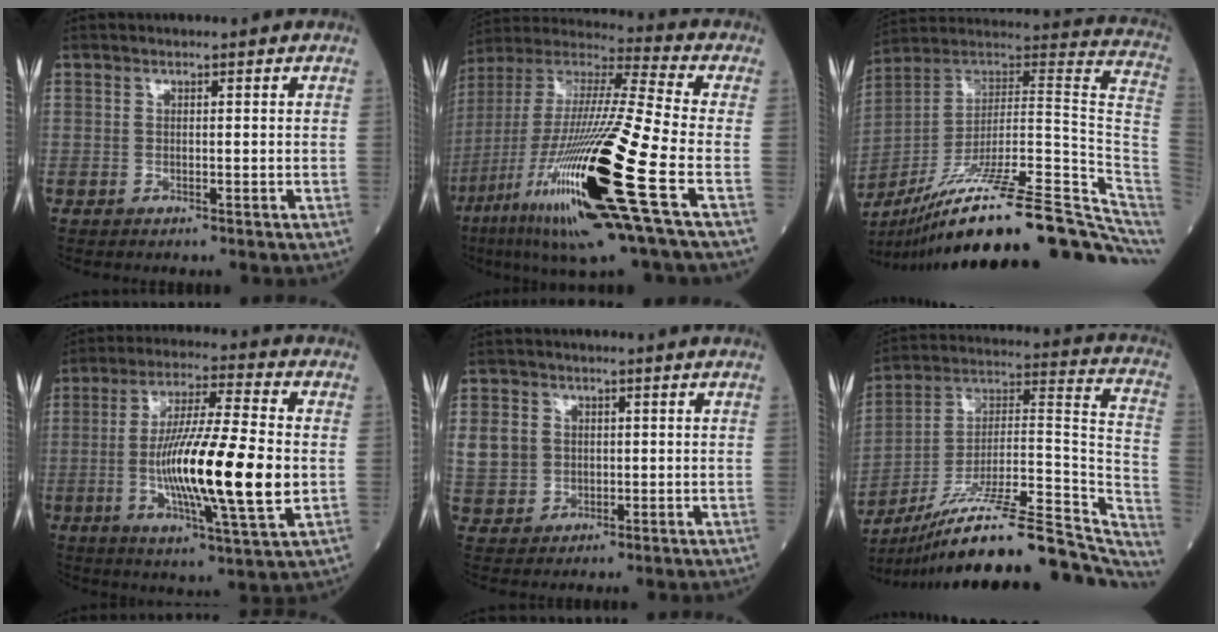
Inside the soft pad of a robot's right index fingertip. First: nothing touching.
{"total": 26.9, "force": [-9.5, 1.5, 25.2], "torque": [-0.494, -0.053, -0.176]}
{"total": 33.0, "force": [-22.9, 4.6, 23.3], "torque": [-0.260, 0.012, -0.345]}
{"total": 18.1, "force": [-2.0, 1.2, 18.0], "torque": [-0.321, -0.013, -0.038]}
{"total": 8.1, "force": [1.3, 7.4, 2.9], "torque": [-0.081, 0.016, 0.042]}
{"total": 29.4, "force": [-24.9, 4.3, 15.0], "torque": [-0.160, 0.012, -0.372]}